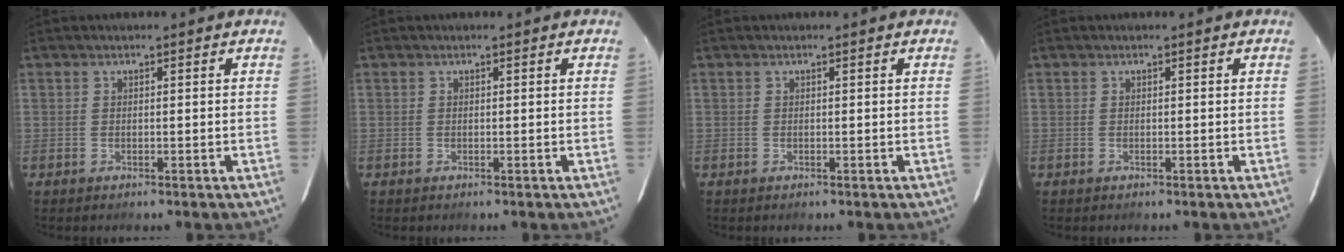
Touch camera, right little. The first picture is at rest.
{"total": 0.0}
{"total": 0.0}
{"total": 0.0}